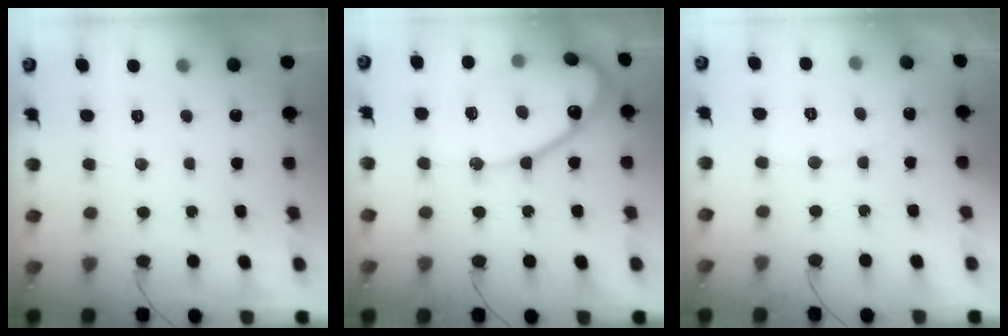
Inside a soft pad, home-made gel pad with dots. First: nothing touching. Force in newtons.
{"total": 16.3, "press": 16.2, "slide": 1.4}
{"total": 2.6, "press": 2.6, "slide": 0.1}